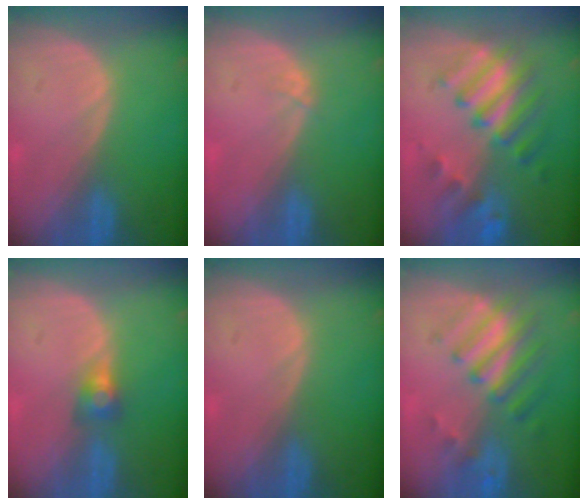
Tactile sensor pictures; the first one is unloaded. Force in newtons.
{"total": 0.7, "press": 0.6, "slide": 0.3}
{"total": 8.8, "press": 8.1, "slide": 3.3}
{"total": 3.0, "press": 2.5, "slide": 1.6}
{"total": 0.0}
{"total": 7.8, "press": 6.9, "slide": 3.6}